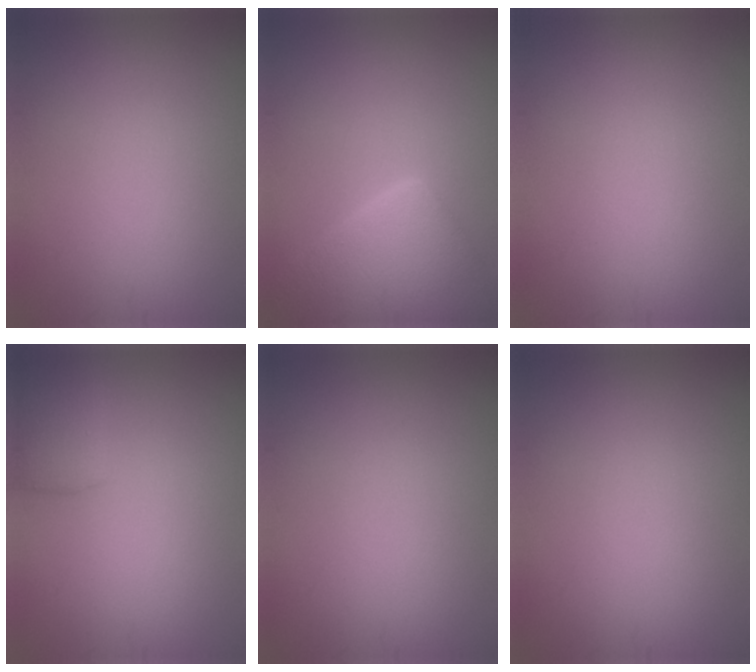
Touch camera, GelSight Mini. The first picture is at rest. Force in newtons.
{"total": 7.2, "press": 7.2, "slide": 0.5}
{"total": 0.0}
{"total": 2.5, "press": 2.5, "slide": 0.2}
{"total": 0.0}
{"total": 0.0}